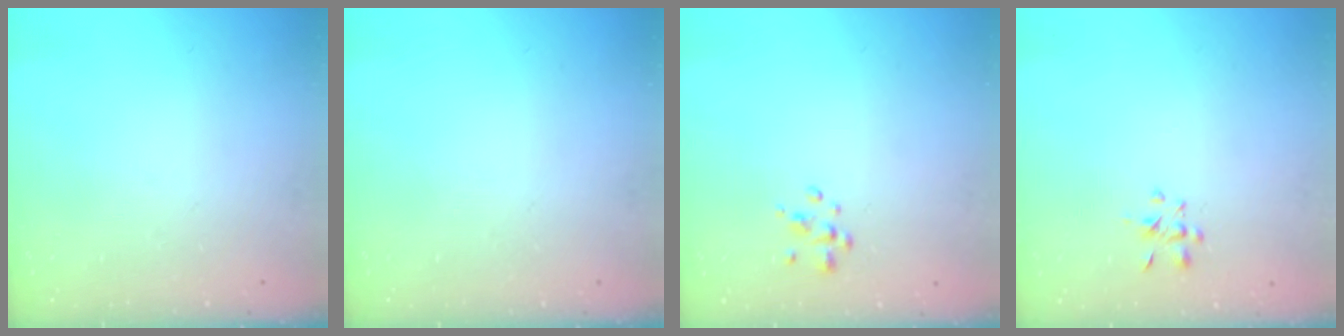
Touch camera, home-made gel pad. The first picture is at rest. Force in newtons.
{"total": 0.0}
{"total": 2.2, "press": 2.2, "slide": 0.3}
{"total": 2.7, "press": 2.5, "slide": 1.0}